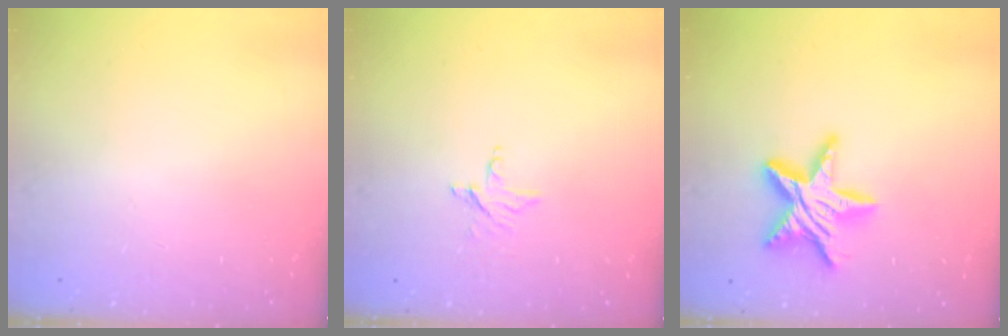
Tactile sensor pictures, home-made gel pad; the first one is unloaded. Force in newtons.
{"total": 3.7, "press": 3.7, "slide": 0.2}
{"total": 14.5, "press": 14.5, "slide": 0.8}